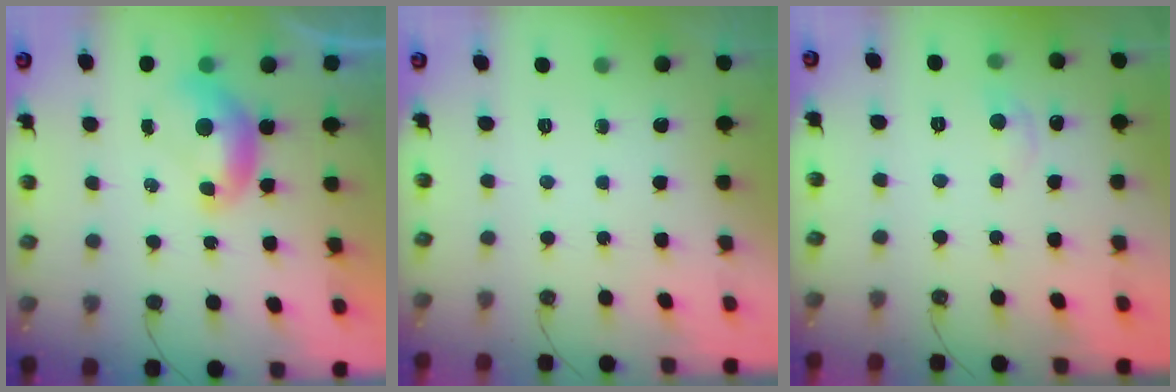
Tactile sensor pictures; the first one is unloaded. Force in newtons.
{"total": 0.0}
{"total": 0.9, "press": 0.5, "slide": 0.7}